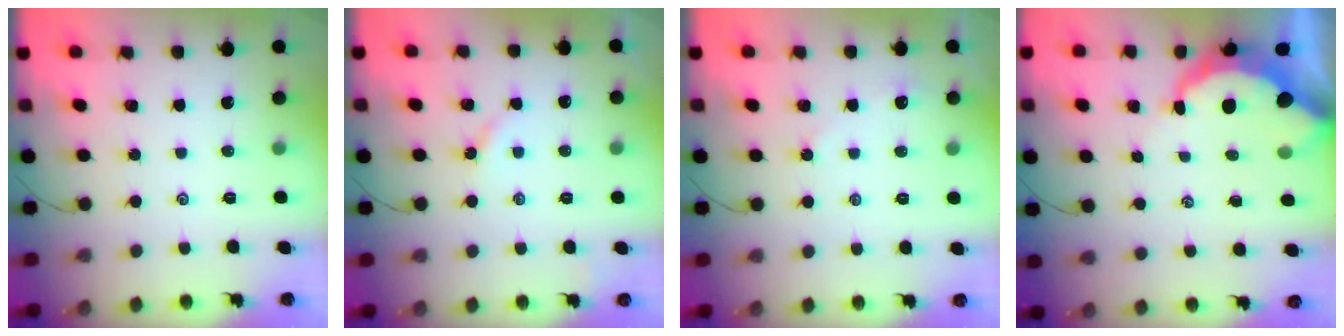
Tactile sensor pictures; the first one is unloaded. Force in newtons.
{"total": 2.5, "press": 2.5, "slide": 0.3}
{"total": 2.3, "press": 2.3, "slide": 0.3}
{"total": 7.7, "press": 7.7, "slide": 0.8}